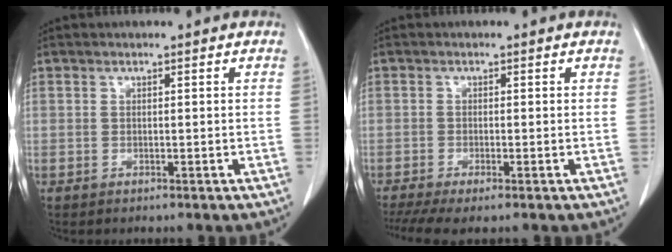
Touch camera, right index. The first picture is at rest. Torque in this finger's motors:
{"motor_torque": [0.22, -0.32, 0.13, 0.05]}